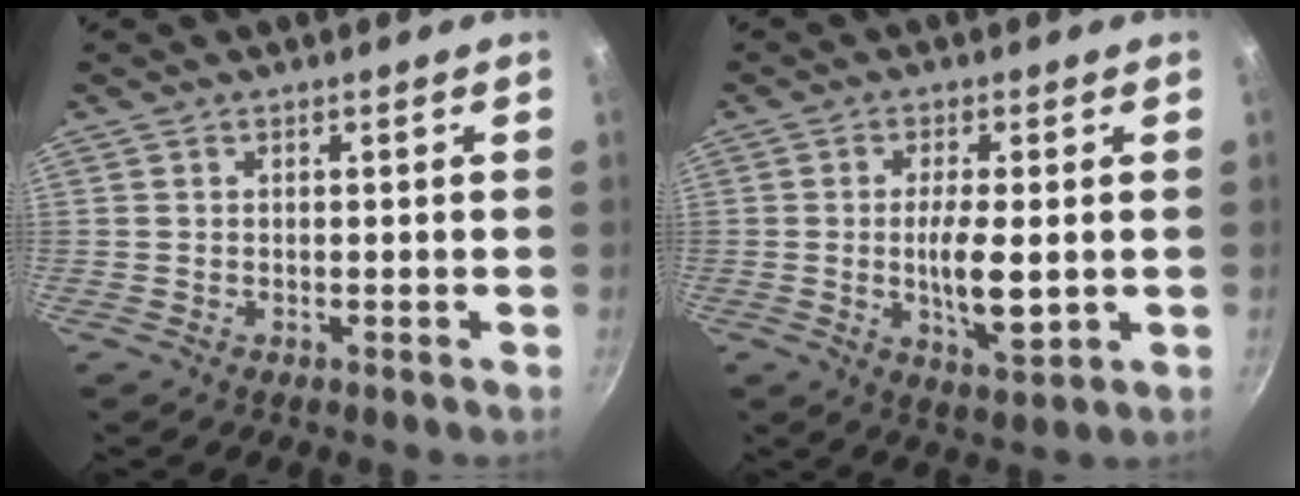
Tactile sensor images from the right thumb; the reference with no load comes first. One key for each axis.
{"total": 8.3, "fx": -0.5, "fy": 2.6, "fz": 7.9, "tx": -0.141, "ty": -0.010, "tz": -0.006}